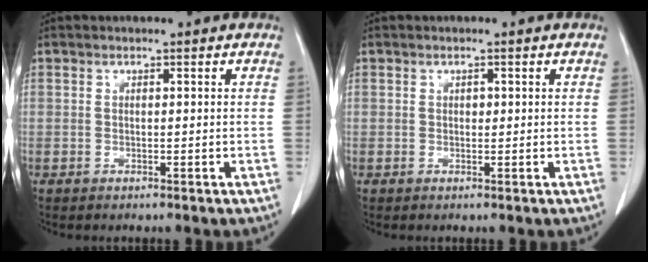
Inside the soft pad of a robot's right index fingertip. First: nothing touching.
{"total": 0.6, "force": [0.1, 0.4, 0.4], "torque": [-0.006, 0.001, 0.003]}